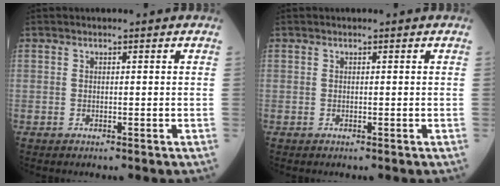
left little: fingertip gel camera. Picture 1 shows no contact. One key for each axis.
{"total": 0.0}